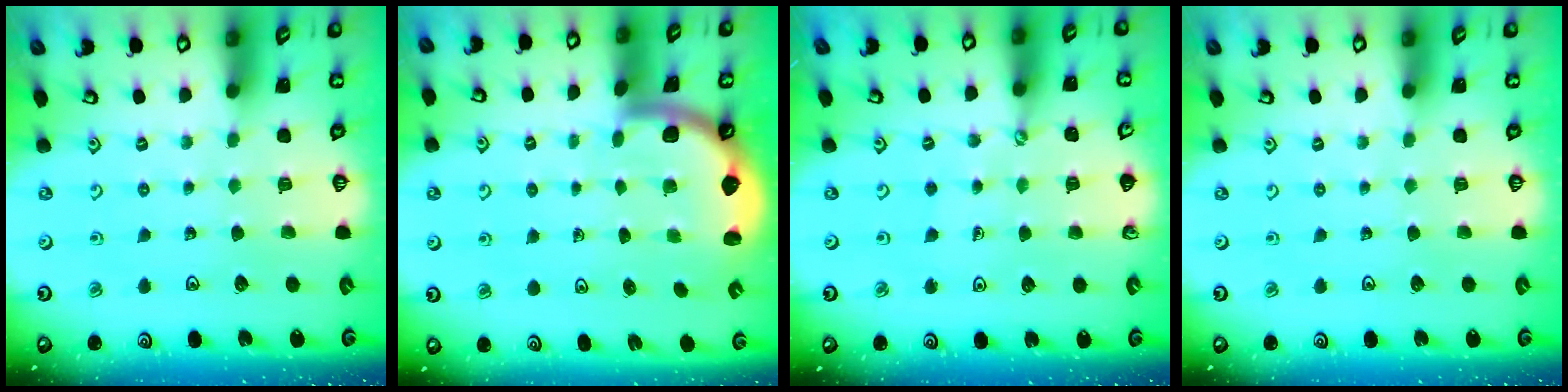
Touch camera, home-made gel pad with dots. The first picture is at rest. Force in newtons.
{"total": 2.0, "press": 2.0, "slide": 0.3}
{"total": 0.5, "press": 0.5, "slide": 0.1}
{"total": 0.0}